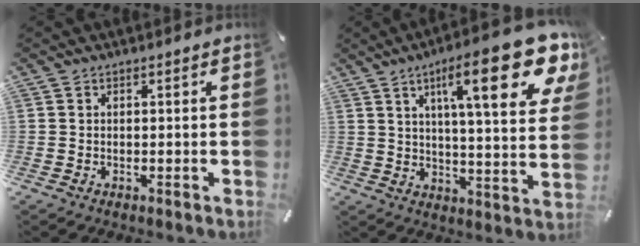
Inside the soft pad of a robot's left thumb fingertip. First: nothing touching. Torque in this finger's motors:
{"motor_torque": [3.22, 1.79, 2.11, -0.66, 0.53]}